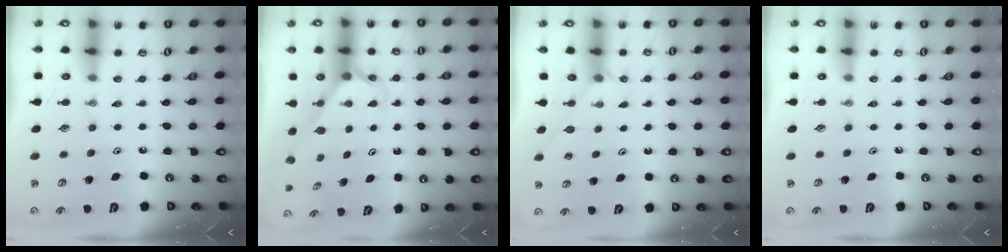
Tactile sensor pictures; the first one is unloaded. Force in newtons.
{"total": 2.4, "press": 2.4, "slide": 0.2}
{"total": 4.2, "press": 4.2, "slide": 0.4}
{"total": 0.0}